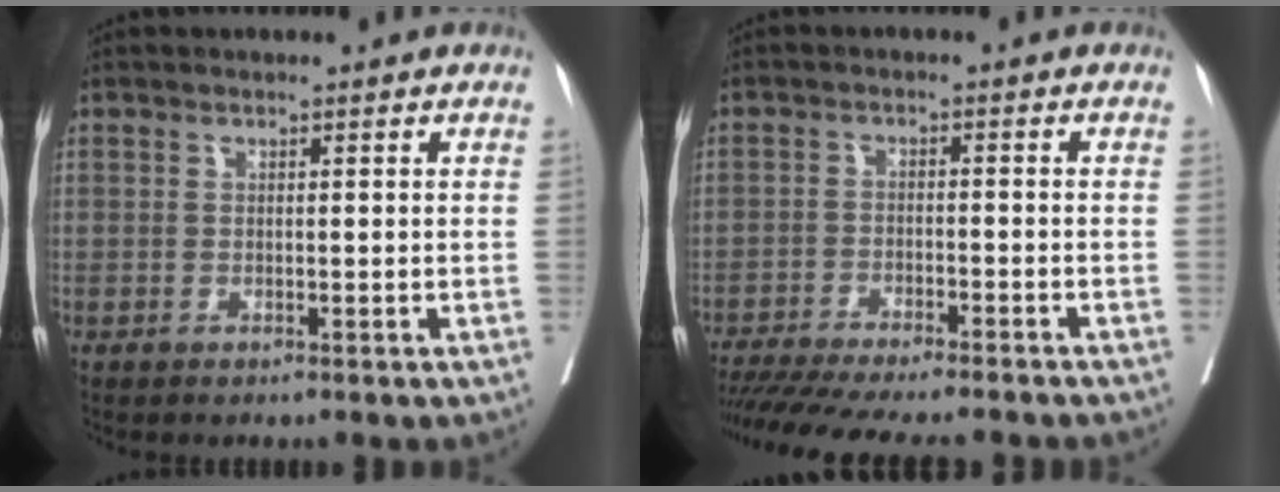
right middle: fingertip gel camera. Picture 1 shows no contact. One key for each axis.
{"total": 18.0, "fx": -15.9, "fy": 1.9, "fz": 8.1, "tx": -0.151, "ty": -0.036, "tz": -0.227}